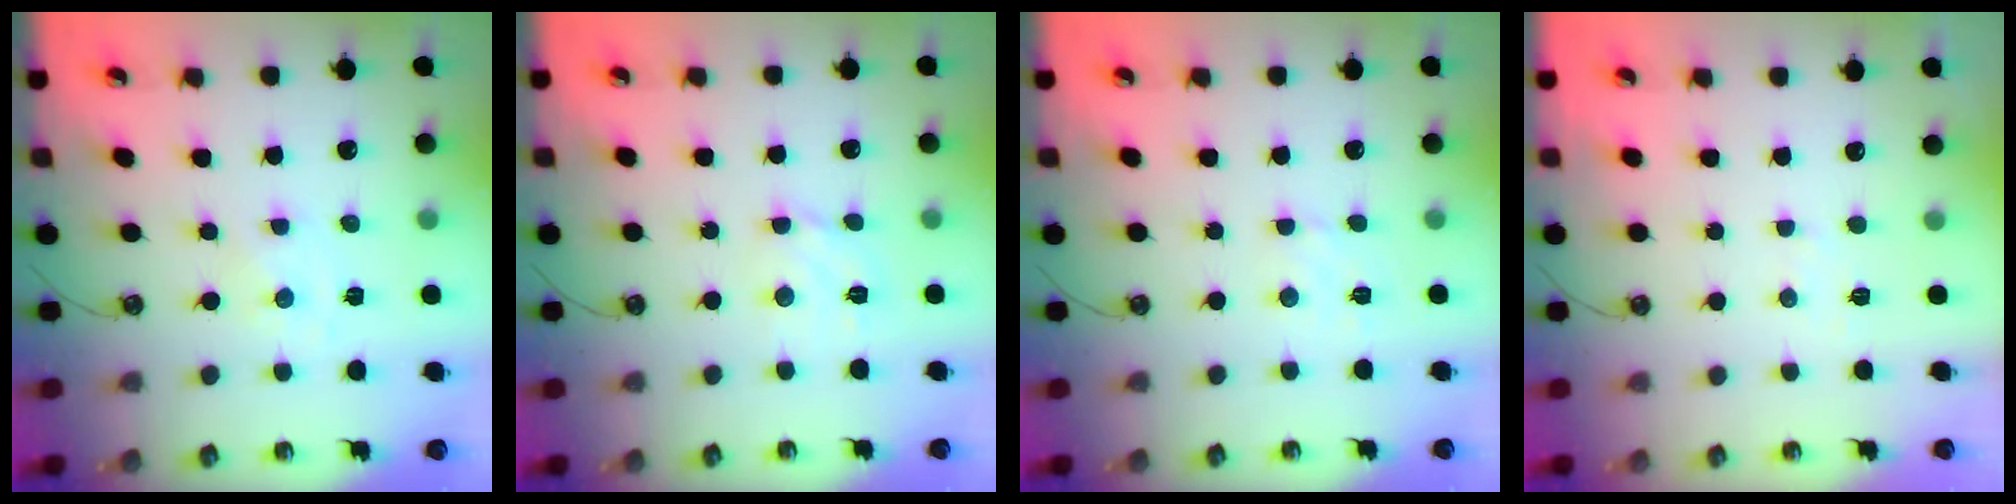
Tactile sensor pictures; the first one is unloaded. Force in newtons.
{"total": 4.7, "press": 4.7, "slide": 0.3}
{"total": 1.8, "press": 1.7, "slide": 0.7}
{"total": 3.9, "press": 3.9, "slide": 0.5}